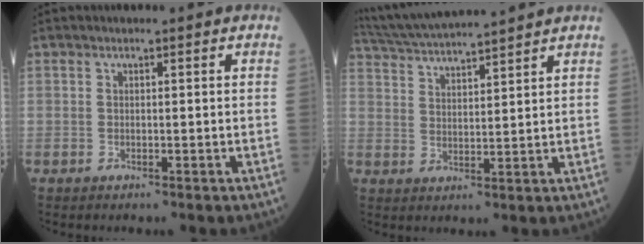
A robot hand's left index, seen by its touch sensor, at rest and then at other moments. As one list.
[{"total": 13.1, "force": [12.2, -0.5, 5.0], "torque": [-0.103, 0.024, 0.200]}]